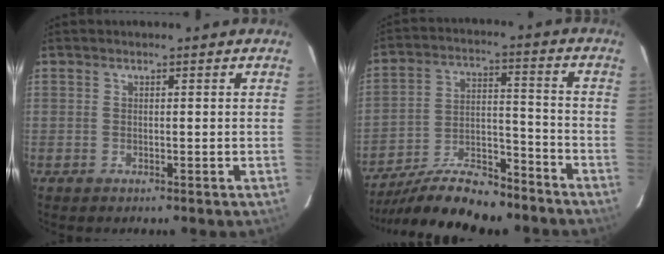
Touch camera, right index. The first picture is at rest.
{"total": 14.2, "force": [-12.6, 3.1, 5.9], "torque": [-0.100, 0.015, -0.218]}